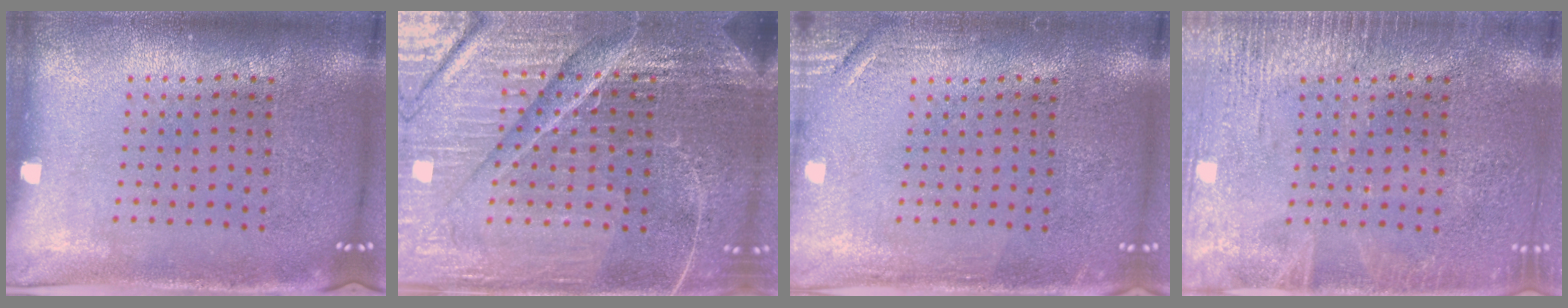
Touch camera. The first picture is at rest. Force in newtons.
{"total": 6.3, "press": 5.7, "slide": 2.8}
{"total": 1.7, "press": 1.7, "slide": 0.2}
{"total": 2.6, "press": 2.5, "slide": 0.3}